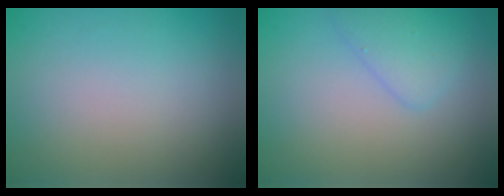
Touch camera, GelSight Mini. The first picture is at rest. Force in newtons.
{"total": 2.1, "press": 2.1, "slide": 0.2}